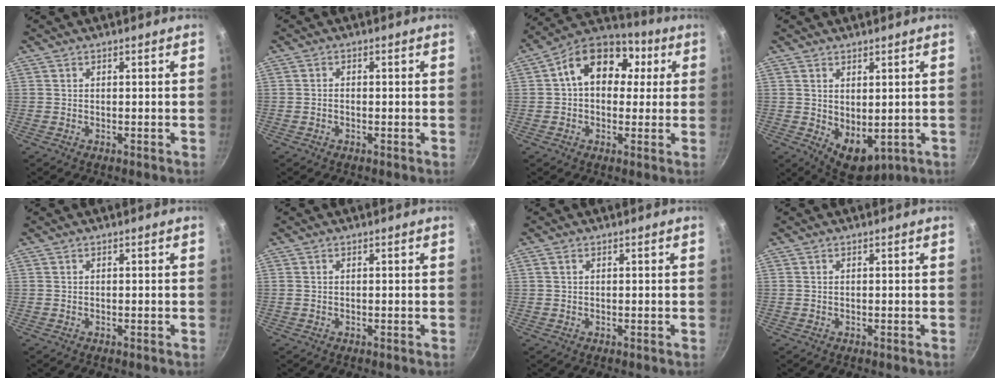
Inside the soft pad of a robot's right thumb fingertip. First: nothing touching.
{"total": 1.0, "force": [-0.3, 0.7, 0.6], "torque": [-0.015, 0.006, -0.008]}
{"total": 15.4, "force": [3.4, 11.1, 10.0], "torque": [-0.123, 0.023, 0.035]}
{"total": 7.6, "force": [0.4, 4.8, 5.9], "torque": [-0.064, -0.020, 0.024]}
{"total": 0.0}
{"total": 0.0}
{"total": 0.8, "force": [0.3, 0.5, 0.5], "torque": [-0.011, 0.003, 0.006]}
{"total": 0.0}